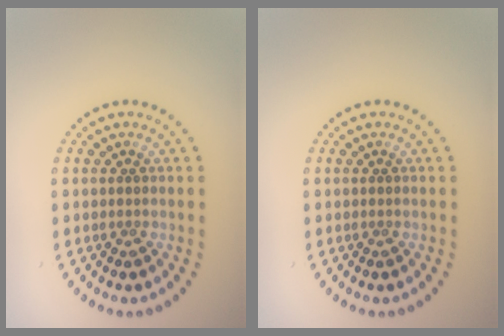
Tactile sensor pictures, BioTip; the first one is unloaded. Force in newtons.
{"total": 0.0}